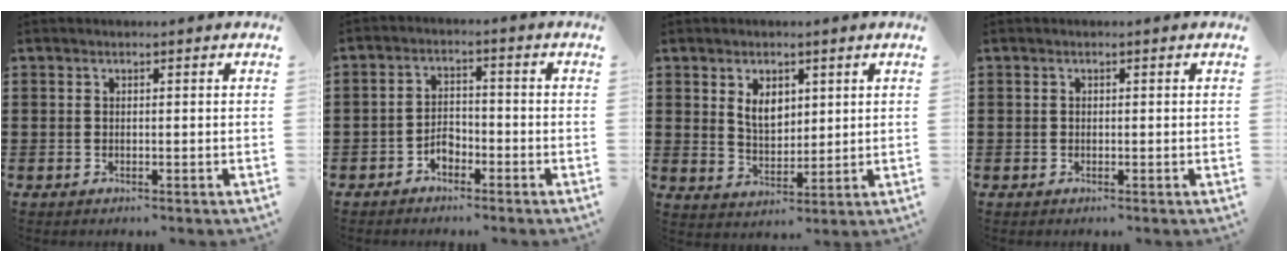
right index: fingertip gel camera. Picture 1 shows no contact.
{"total": 3.0, "force": [-2.1, 1.7, 1.3], "torque": [-0.029, 0.006, -0.043]}
{"total": 4.7, "force": [1.9, 3.0, 3.0], "torque": [-0.061, 0.007, 0.032]}
{"total": 0.0}